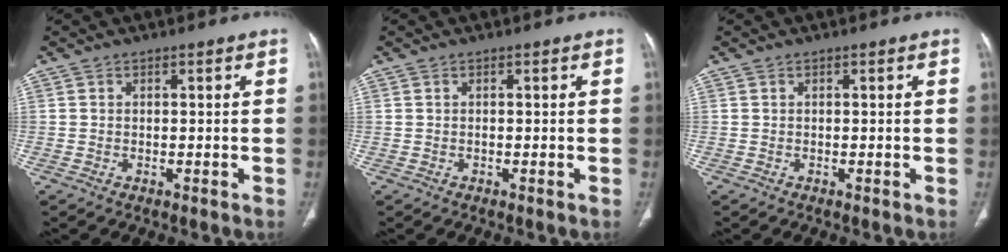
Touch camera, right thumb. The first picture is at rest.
{"total": 0.0}
{"total": 0.0}